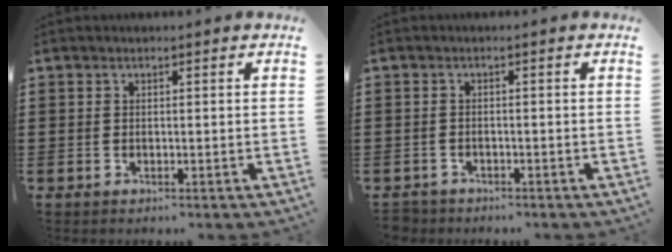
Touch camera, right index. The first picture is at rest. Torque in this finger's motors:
{"motor_torque": [0.06, -0.03, -0.02, -0.02]}